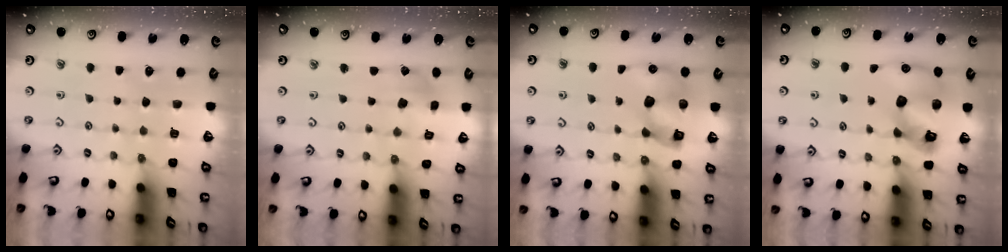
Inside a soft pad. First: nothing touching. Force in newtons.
{"total": 2.7, "press": 2.7, "slide": 0.4}
{"total": 10.5, "press": 10.4, "slide": 1.6}
{"total": 15.7, "press": 15.5, "slide": 2.4}